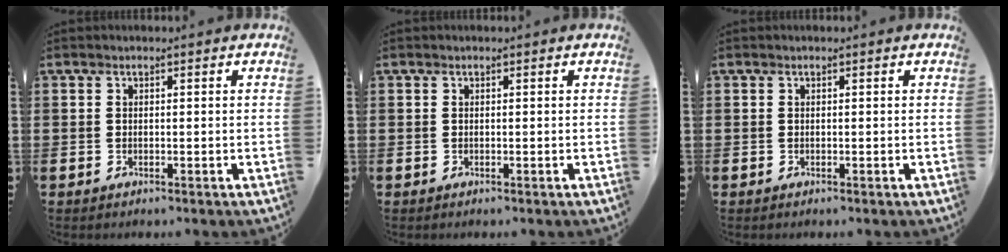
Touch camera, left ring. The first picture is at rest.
{"total": 0.0}
{"total": 0.0}